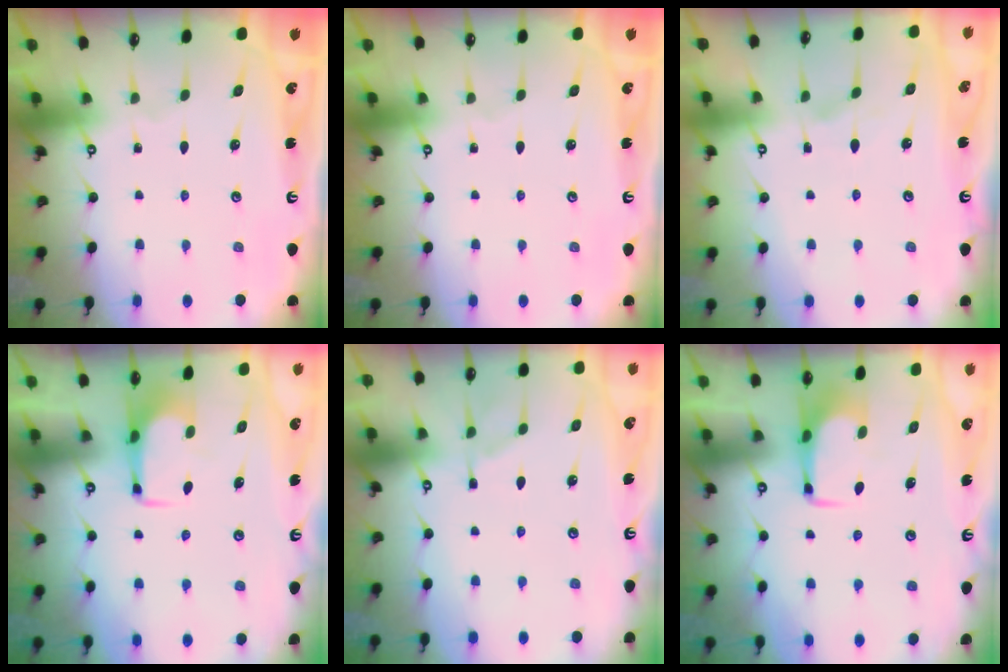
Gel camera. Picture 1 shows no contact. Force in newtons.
{"total": 0.0}
{"total": 2.9, "press": 2.7, "slide": 1.1}
{"total": 1.9, "press": 1.9, "slide": 0.2}
{"total": 1.1, "press": 0.0, "slide": 1.1}
{"total": 1.7, "press": 1.6, "slide": 0.5}